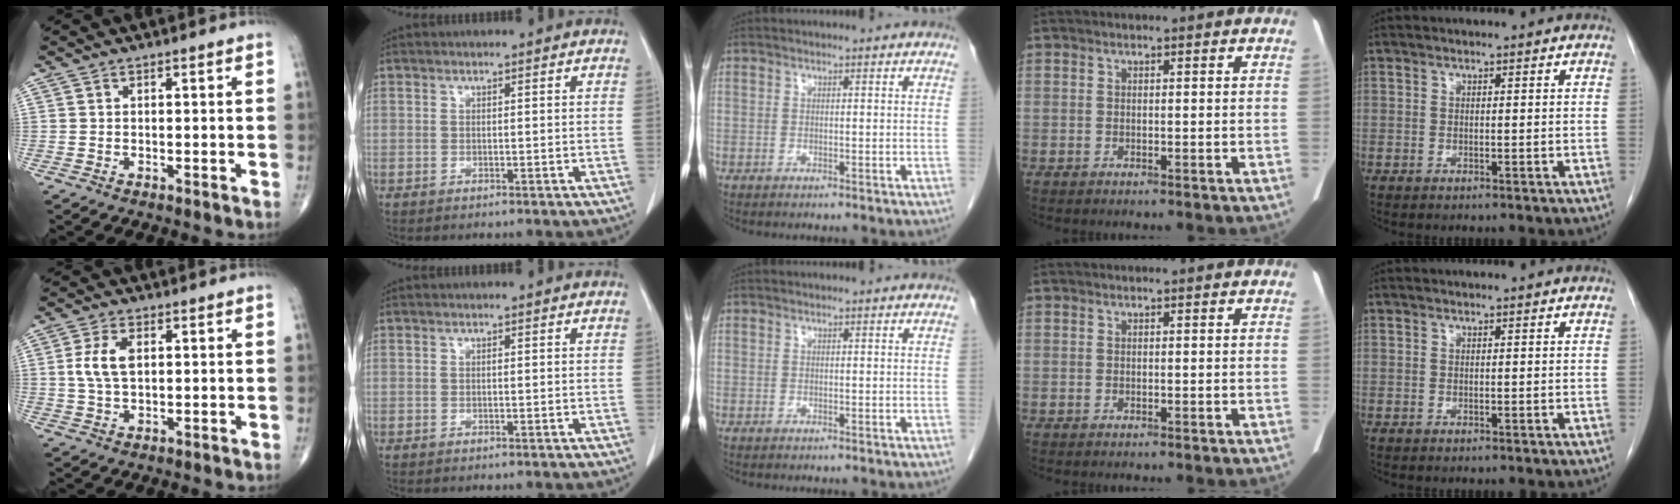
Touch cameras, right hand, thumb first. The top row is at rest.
{"thumb": {"total": 5.7, "force": [1.0, 3.1, 4.7], "torque": [-0.101, 0.002, 0.017]}}